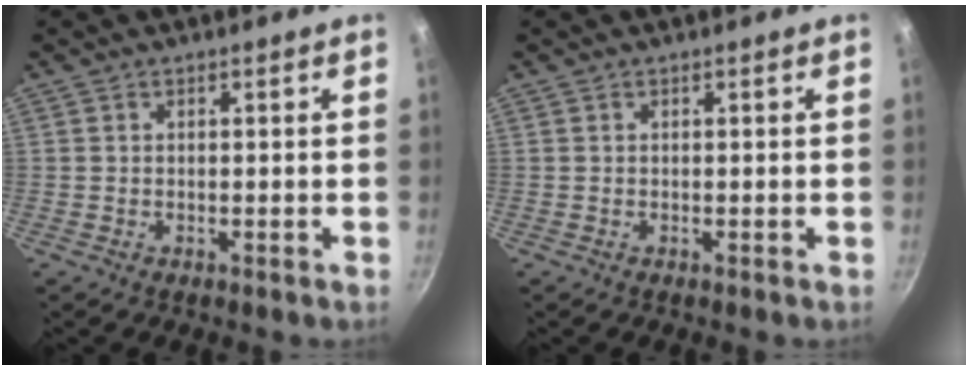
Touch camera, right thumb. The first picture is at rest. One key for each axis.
{"total": 0.0}